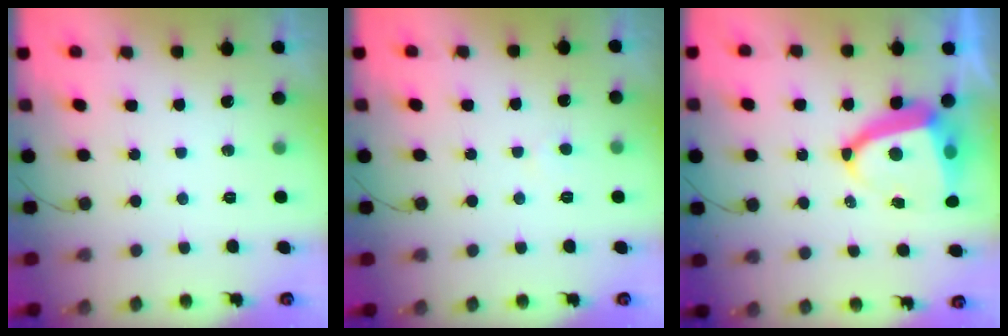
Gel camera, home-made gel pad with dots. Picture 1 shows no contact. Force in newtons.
{"total": 2.8, "press": 2.7, "slide": 0.4}
{"total": 10.1, "press": 10.0, "slide": 1.2}